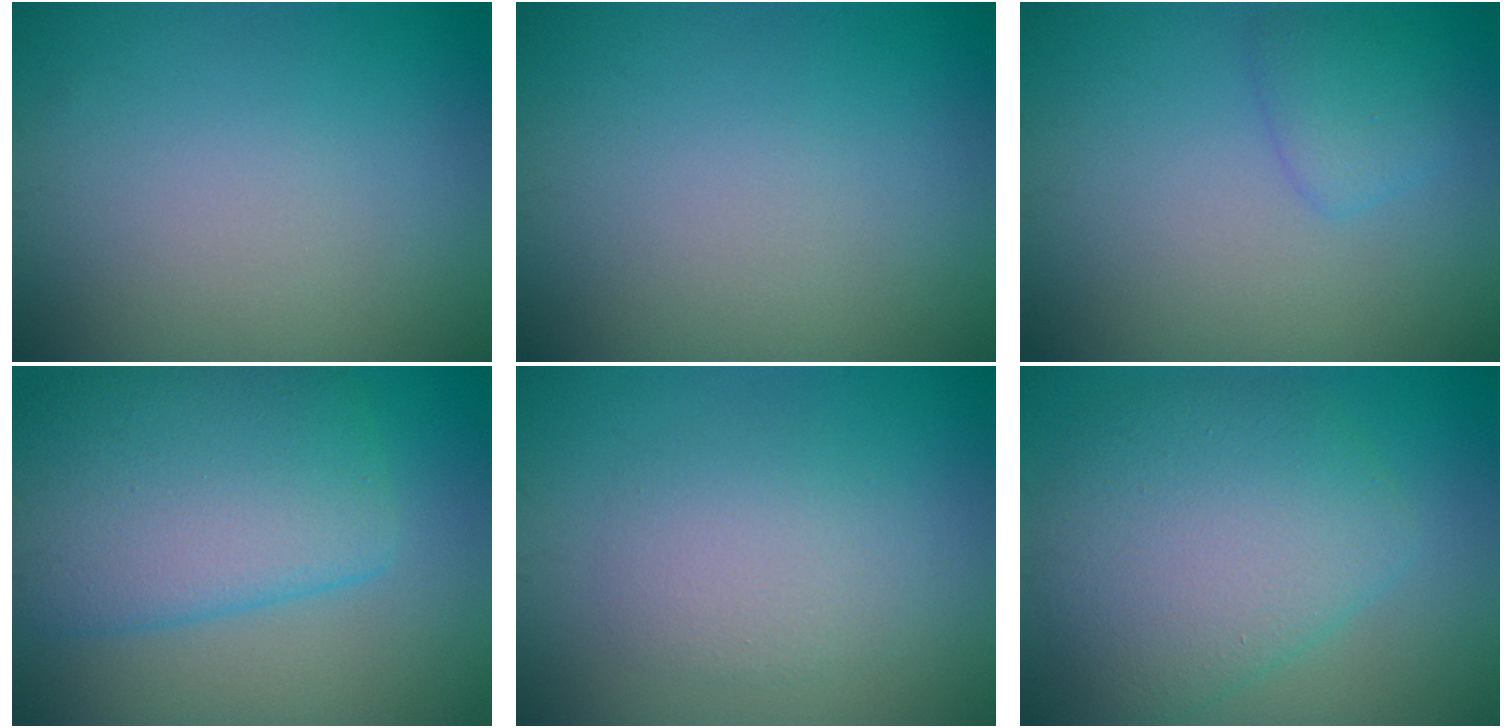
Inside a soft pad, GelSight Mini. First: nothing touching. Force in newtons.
{"total": 0.0}
{"total": 1.9, "press": 1.9, "slide": 0.2}
{"total": 8.9, "press": 8.9, "slide": 0.2}
{"total": 2.8, "press": 2.8, "slide": 0.2}
{"total": 7.0, "press": 7.0, "slide": 0.3}